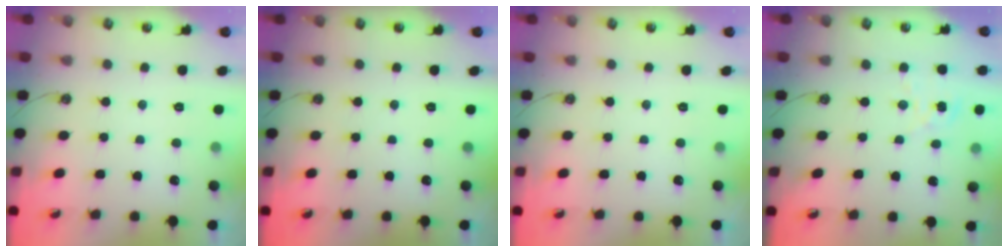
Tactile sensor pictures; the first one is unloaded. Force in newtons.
{"total": 0.0}
{"total": 0.0}
{"total": 2.5, "press": 2.5, "slide": 0.3}